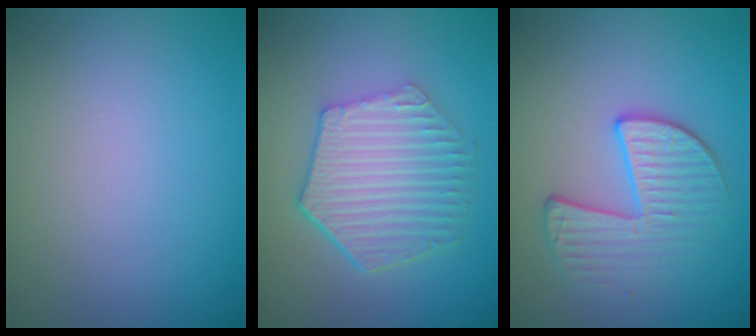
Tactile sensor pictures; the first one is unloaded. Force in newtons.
{"total": 6.2, "press": 4.6, "slide": 4.1}
{"total": 3.5, "press": 3.1, "slide": 1.8}